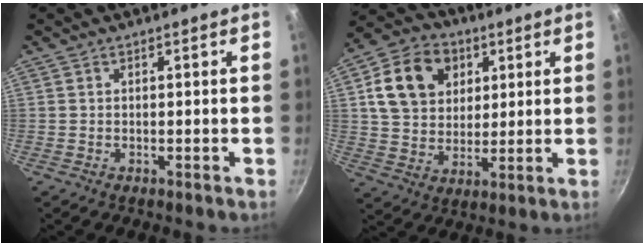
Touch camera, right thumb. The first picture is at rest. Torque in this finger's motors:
{"motor_torque": [-1.02, 1.28, 0.67, 0.37, 0.20]}